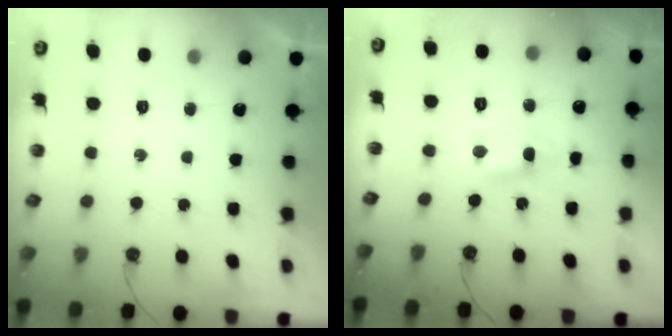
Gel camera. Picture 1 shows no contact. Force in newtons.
{"total": 1.2, "press": 1.0, "slide": 0.8}